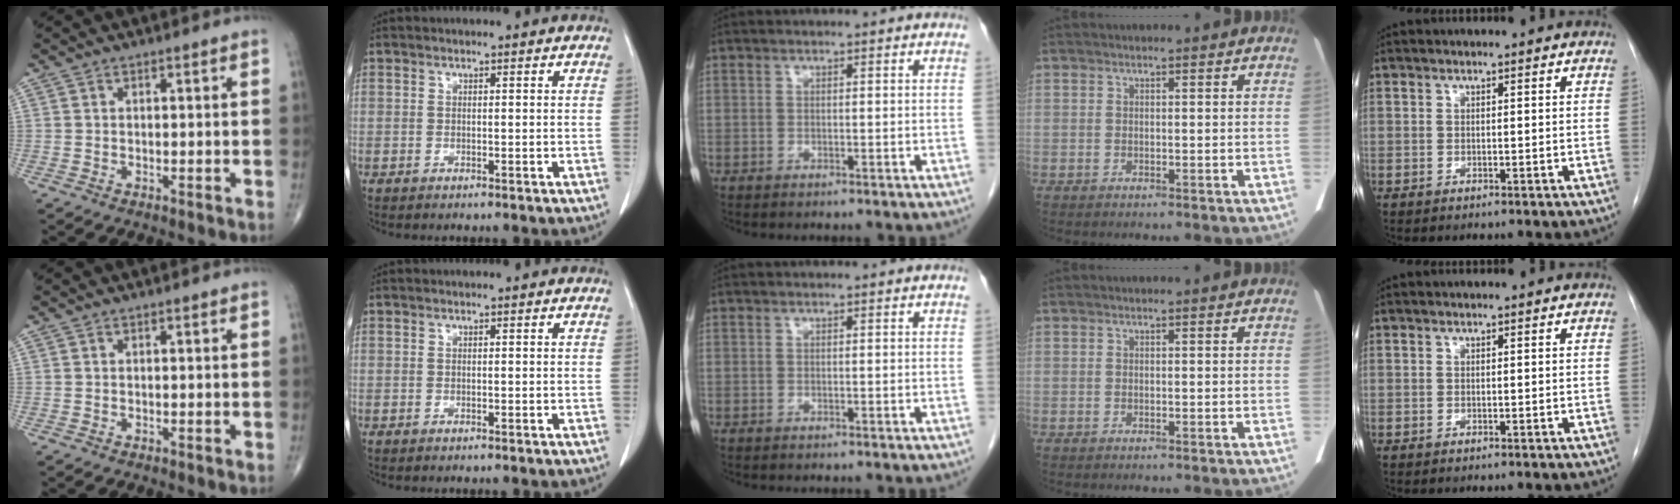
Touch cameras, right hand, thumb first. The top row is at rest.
{}